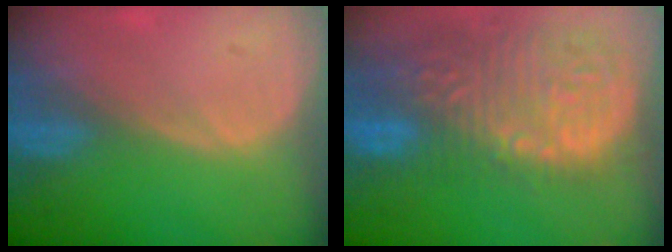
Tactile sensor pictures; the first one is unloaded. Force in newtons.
{"total": 15.3, "press": 12.5, "slide": 8.8}